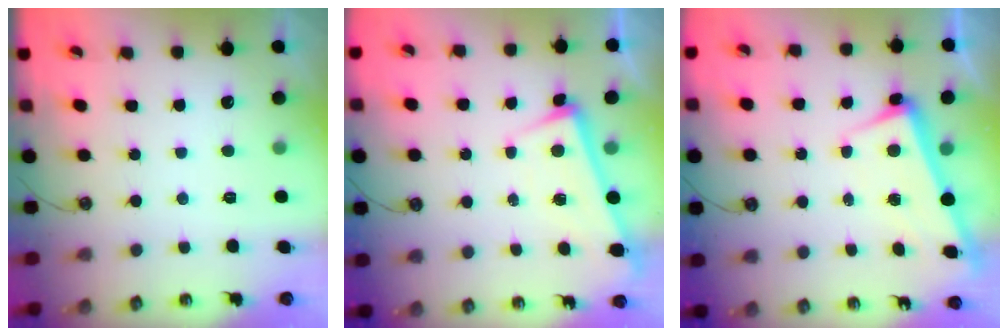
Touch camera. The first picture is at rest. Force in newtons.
{"total": 0.8, "press": 0.7, "slide": 0.5}
{"total": 2.4, "press": 2.4, "slide": 0.5}